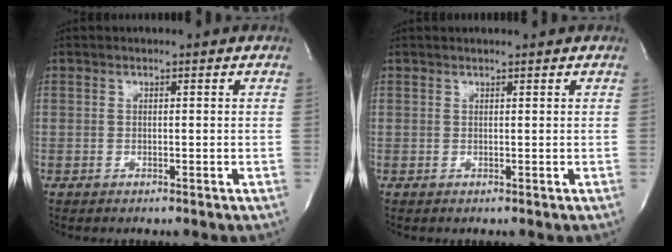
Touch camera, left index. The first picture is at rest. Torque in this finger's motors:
{"motor_torque": [0.05, -0.96, 0.10, 0.00]}